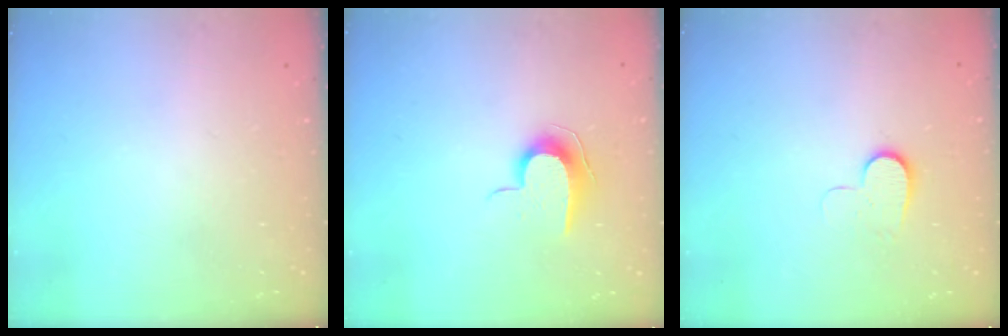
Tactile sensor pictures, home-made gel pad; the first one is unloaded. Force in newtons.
{"total": 8.3, "press": 8.2, "slide": 0.8}
{"total": 7.4, "press": 7.4, "slide": 0.8}